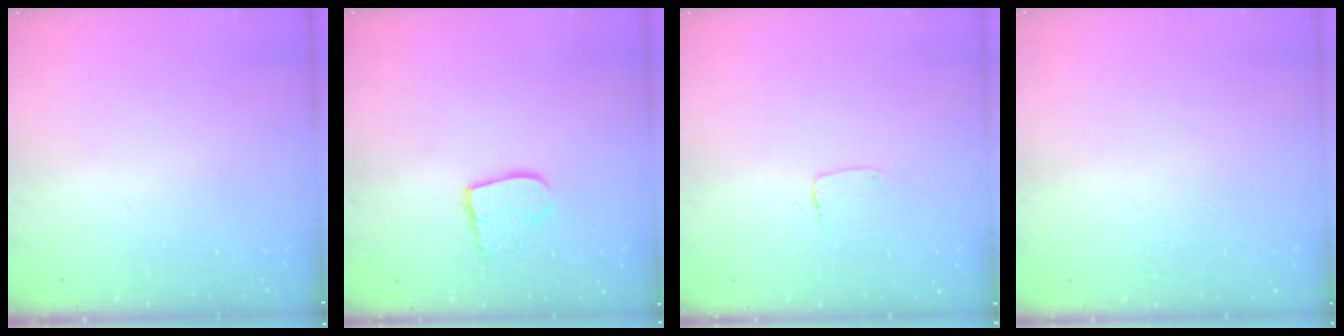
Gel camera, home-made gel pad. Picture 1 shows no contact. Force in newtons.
{"total": 9.9, "press": 9.9, "slide": 0.8}
{"total": 3.5, "press": 3.4, "slide": 0.3}
{"total": 0.0}